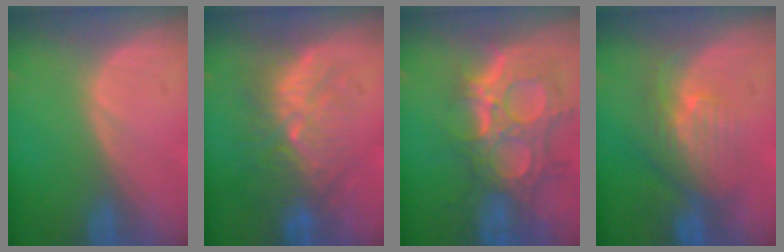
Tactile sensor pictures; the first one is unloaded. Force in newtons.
{"total": 9.1, "press": 8.4, "slide": 3.5}
{"total": 12.0, "press": 10.7, "slide": 5.3}
{"total": 7.9, "press": 7.0, "slide": 3.5}